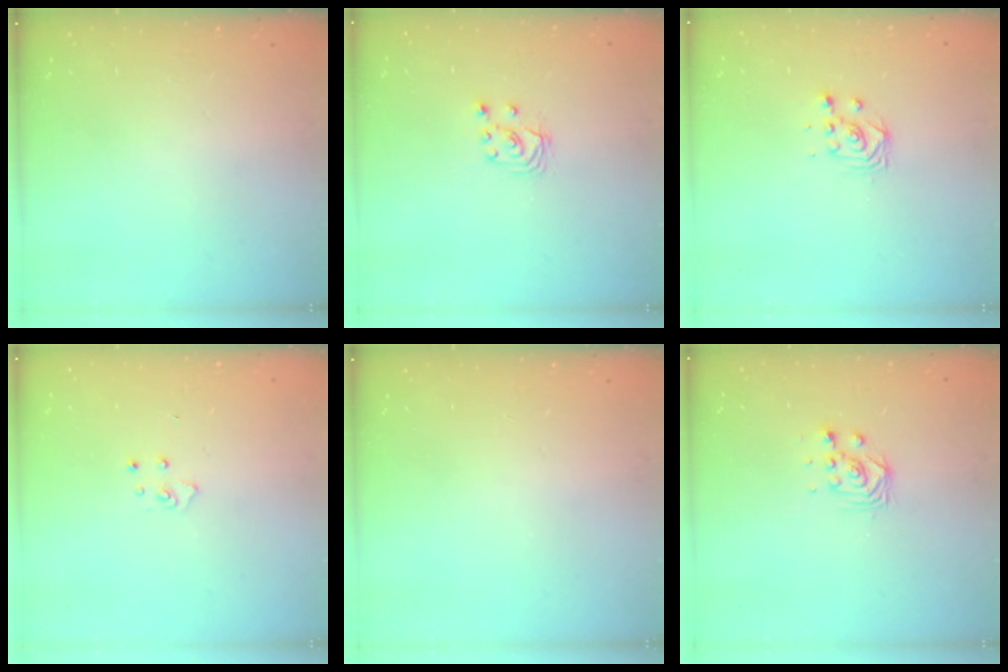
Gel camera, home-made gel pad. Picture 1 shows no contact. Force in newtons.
{"total": 3.5, "press": 3.5, "slide": 0.4}
{"total": 2.9, "press": 2.9, "slide": 0.4}
{"total": 3.9, "press": 3.9, "slide": 0.3}
{"total": 0.0}
{"total": 3.1, "press": 3.1, "slide": 0.0}